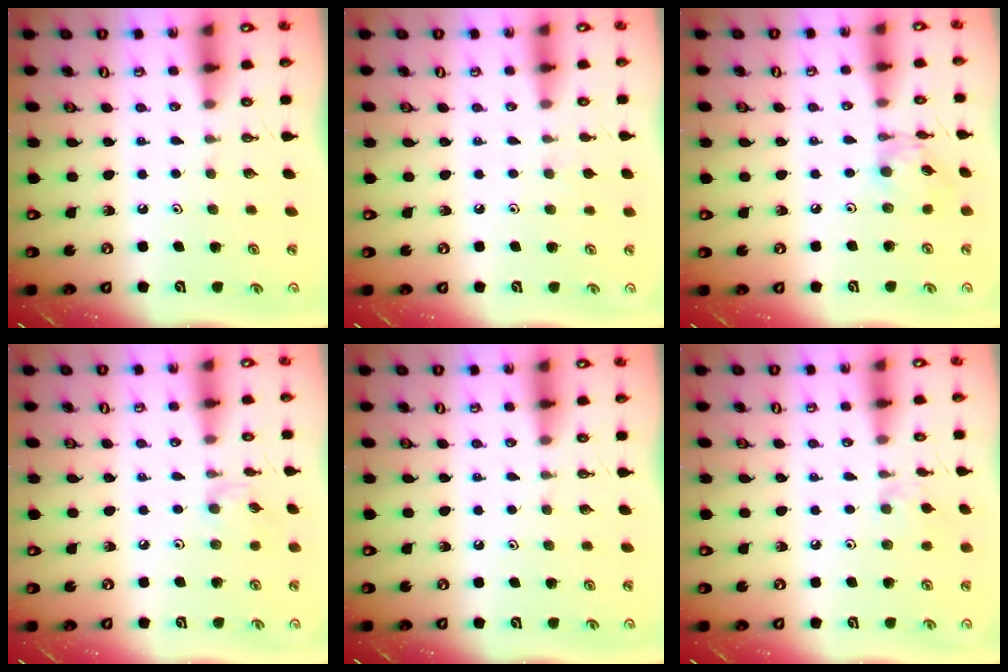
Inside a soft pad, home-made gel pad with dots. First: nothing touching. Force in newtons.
{"total": 3.3, "press": 3.3, "slide": 0.6}
{"total": 4.4, "press": 4.4, "slide": 0.3}
{"total": 1.5, "press": 1.5, "slide": 0.4}
{"total": 0.0}
{"total": 2.5, "press": 2.5, "slide": 0.5}